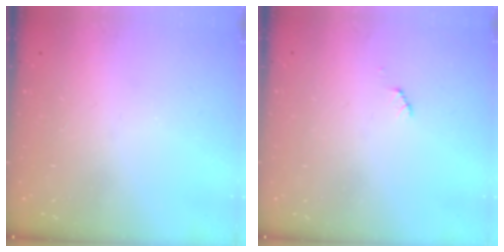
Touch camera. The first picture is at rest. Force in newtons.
{"total": 2.5, "press": 2.5, "slide": 0.4}